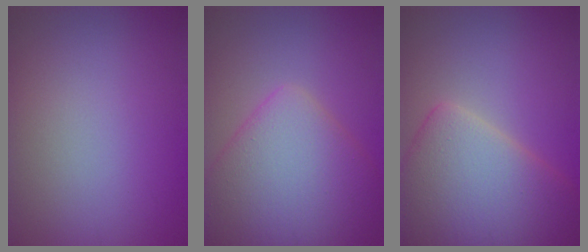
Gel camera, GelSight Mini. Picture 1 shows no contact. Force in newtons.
{"total": 8.3, "press": 8.3, "slide": 0.3}
{"total": 9.6, "press": 9.6, "slide": 0.5}